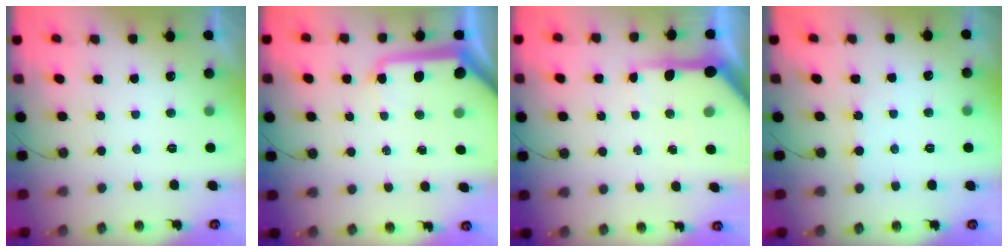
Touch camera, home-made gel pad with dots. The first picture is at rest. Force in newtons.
{"total": 12.2, "press": 12.2, "slide": 1.4}
{"total": 10.2, "press": 10.2, "slide": 1.2}
{"total": 2.0, "press": 2.0, "slide": 0.3}